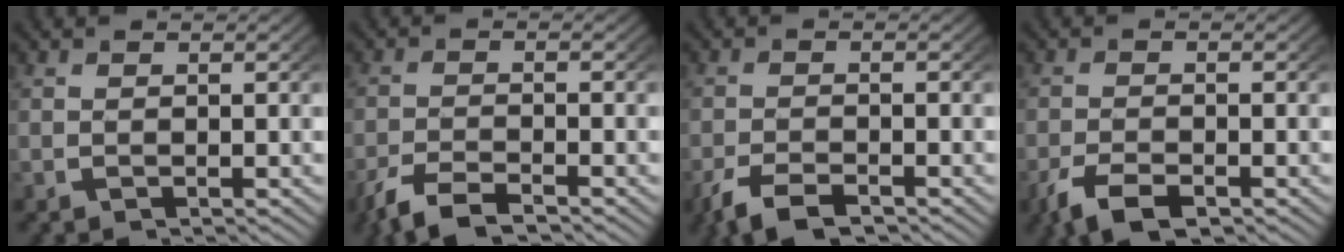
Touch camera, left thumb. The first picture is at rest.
{"total": 4.1, "force": [-3.3, 1.6, 1.8], "torque": [-0.043, -0.009, -0.059]}
{"total": 3.6, "force": [-2.9, 1.6, 1.5], "torque": [-0.037, -0.011, -0.050]}
{"total": 3.9, "force": [-2.8, 1.9, 2.0], "torque": [-0.047, -0.015, -0.046]}